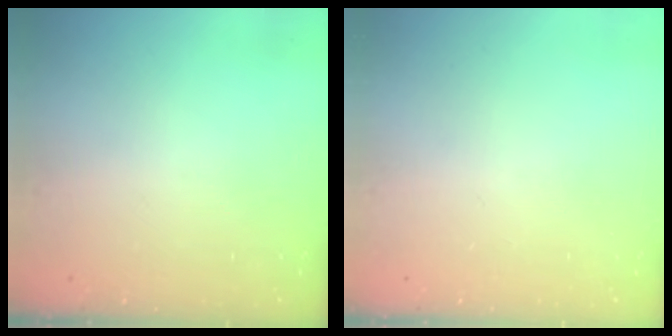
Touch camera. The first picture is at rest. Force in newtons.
{"total": 0.0}